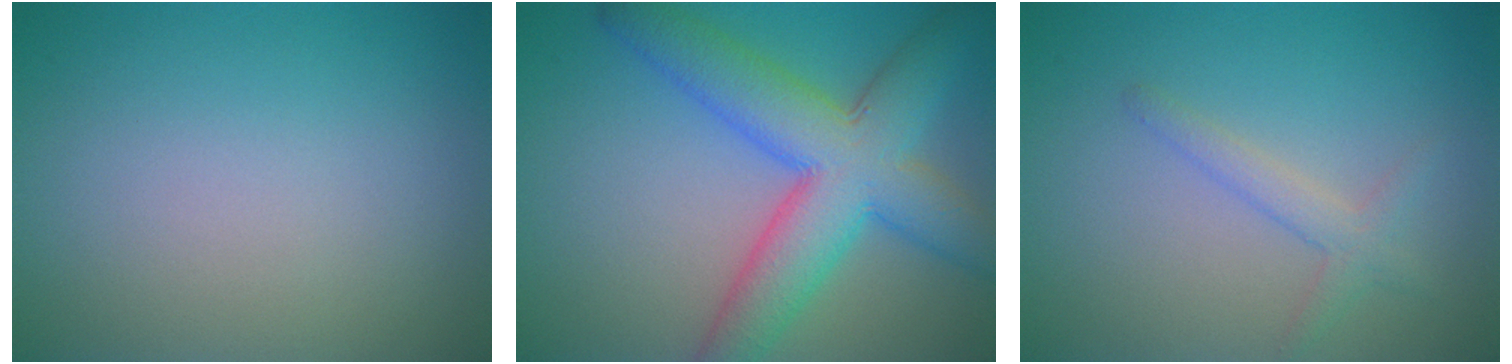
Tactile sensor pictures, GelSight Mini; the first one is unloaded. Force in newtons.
{"total": 8.8, "press": 8.8, "slide": 0.1}
{"total": 1.9, "press": 1.9, "slide": 0.1}